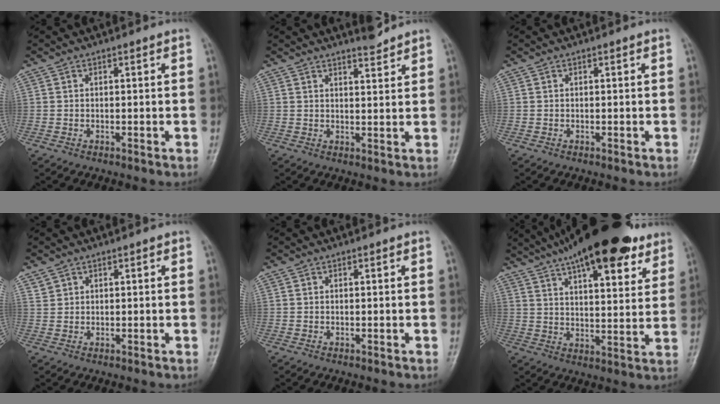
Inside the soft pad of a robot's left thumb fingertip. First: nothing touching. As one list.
[{"total": 3.6, "force": [3.2, 0.7, 1.5], "torque": [-0.014, -0.027, 0.048]}, {"total": 0.0}, {"total": 1.8, "force": [1.1, 1.3, 0.6], "torque": [0.003, -0.001, 0.019]}, {"total": 0.0}, {"total": 23.2, "force": [15.6, 7.8, 15.3], "torque": [-0.213, -0.021, 0.231]}]